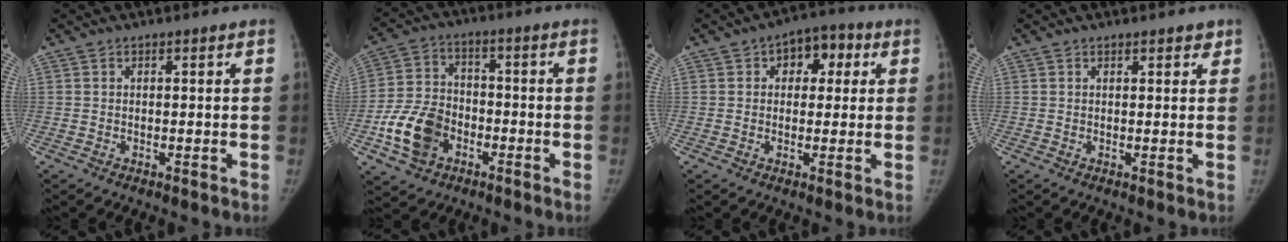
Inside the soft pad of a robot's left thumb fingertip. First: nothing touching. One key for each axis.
{"total": 11.5, "fx": -4.6, "fy": 8.4, "fz": 6.4, "tx": -0.107, "ty": 0.023, "tz": -0.085}
{"total": 7.5, "fx": 2.3, "fy": 5.2, "fz": 4.9, "tx": -0.020, "ty": 0.009, "tz": 0.020}
{"total": 0.7, "fx": 0.5, "fy": 0.3, "fz": 0.3, "tx": -0.002, "ty": -0.002, "tz": 0.005}